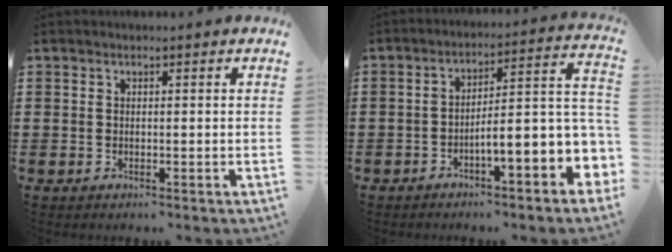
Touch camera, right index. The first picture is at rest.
{"total": 7.0, "force": [-3.0, 1.0, 6.2], "torque": [-0.100, -0.031, -0.060]}